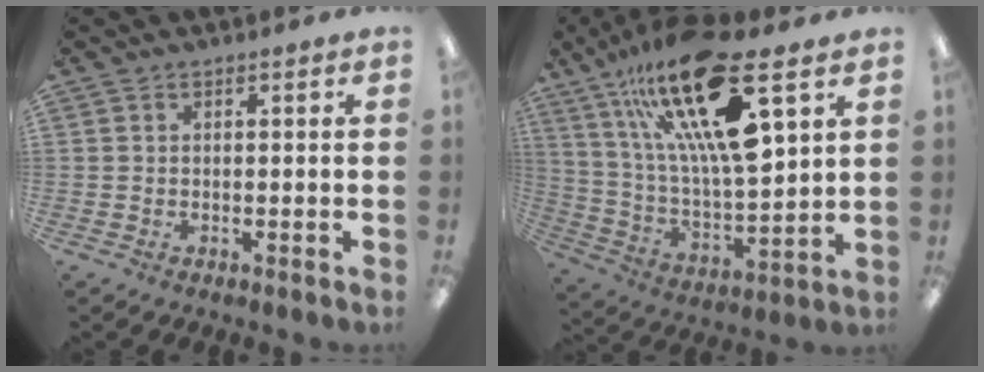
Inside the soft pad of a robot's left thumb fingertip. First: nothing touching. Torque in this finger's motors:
{"motor_torque": [1.59, 3.07, 1.39, -1.38, 0.74]}